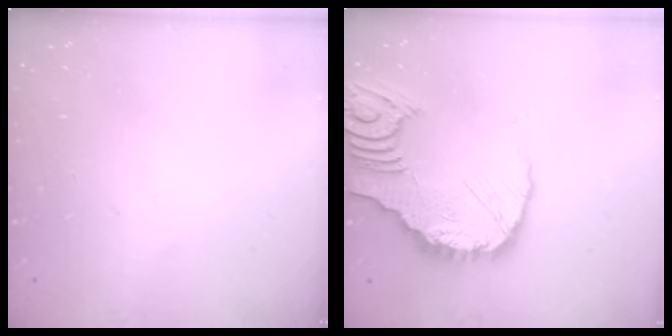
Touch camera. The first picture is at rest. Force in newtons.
{"total": 16.5, "press": 16.4, "slide": 1.9}